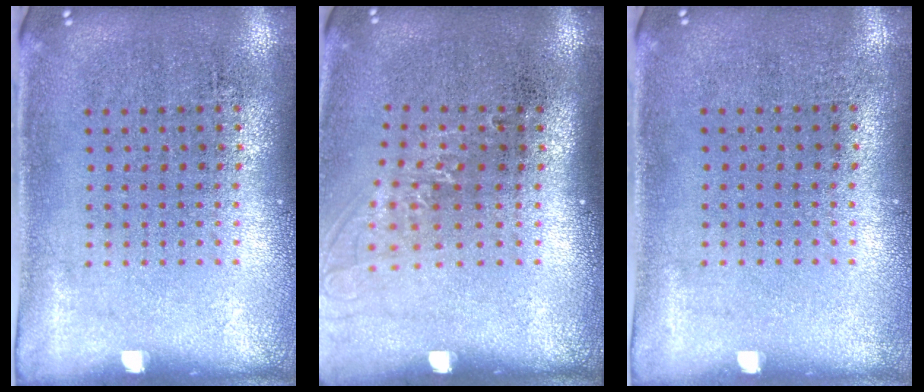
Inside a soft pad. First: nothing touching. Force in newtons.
{"total": 1.3, "press": 1.0, "slide": 0.8}
{"total": 0.0}